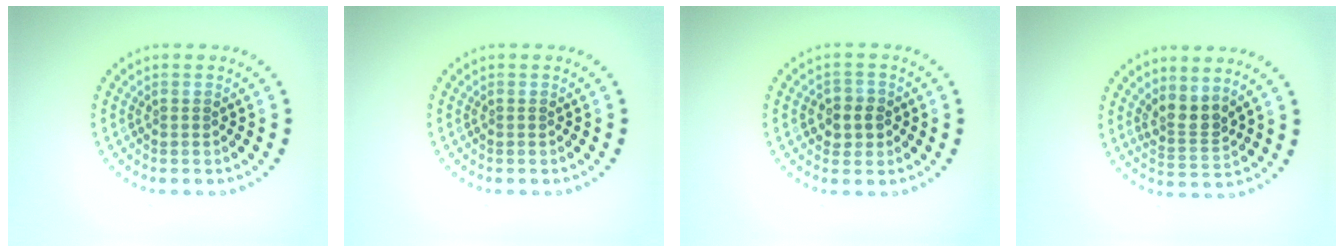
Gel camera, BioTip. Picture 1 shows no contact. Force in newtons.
{"total": 0.0}
{"total": 2.3, "press": 2.2, "slide": 0.7}
{"total": 2.6, "press": 2.0, "slide": 1.6}